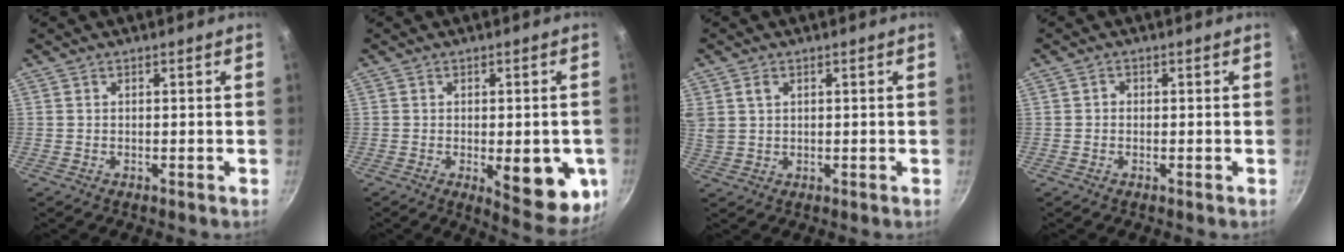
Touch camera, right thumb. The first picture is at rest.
{"total": 13.4, "force": [-3.2, 5.2, 11.9], "torque": [-0.114, -0.010, -0.033]}
{"total": 5.2, "force": [2.0, 3.9, 2.8], "torque": [-0.049, 0.004, 0.043]}
{"total": 0.9, "force": [-0.2, 0.8, 0.3], "torque": [-0.004, 0.004, -0.005]}